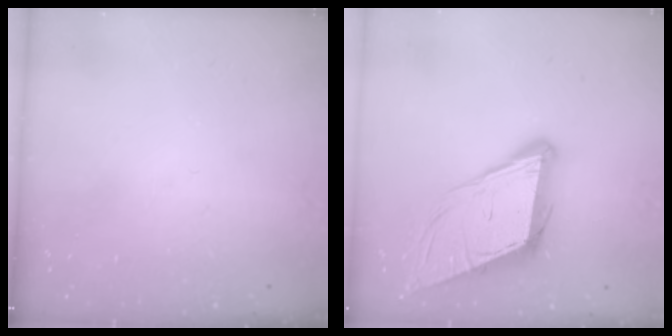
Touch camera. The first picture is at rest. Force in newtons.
{"total": 13.6, "press": 13.1, "slide": 3.9}